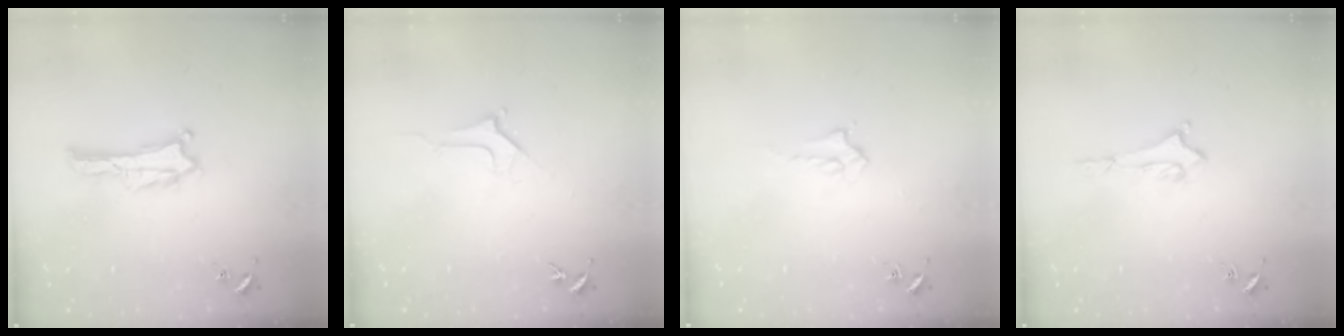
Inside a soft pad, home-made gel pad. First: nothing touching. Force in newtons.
{"total": 2.8, "press": 2.8, "slide": 0.4}
{"total": 2.0, "press": 2.0, "slide": 0.2}
{"total": 1.6, "press": 1.6, "slide": 0.2}